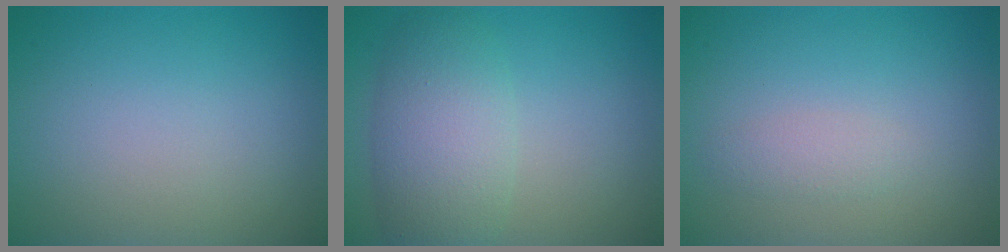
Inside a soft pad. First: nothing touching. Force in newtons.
{"total": 5.4, "press": 5.4, "slide": 0.2}
{"total": 1.1, "press": 1.1, "slide": 0.0}